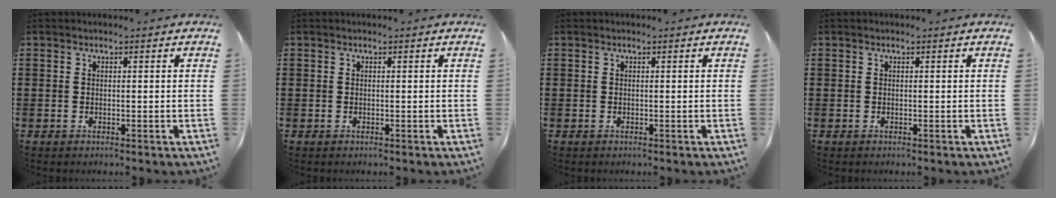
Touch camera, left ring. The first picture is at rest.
{"total": 0.0}
{"total": 0.0}
{"total": 0.0}